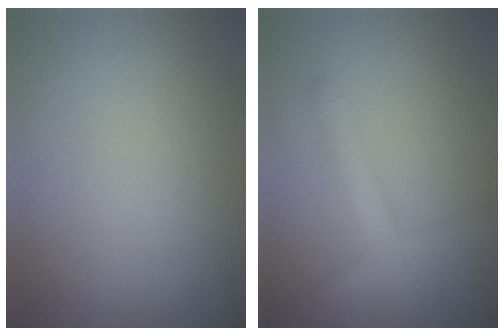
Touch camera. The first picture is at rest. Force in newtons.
{"total": 2.0, "press": 2.0, "slide": 0.1}